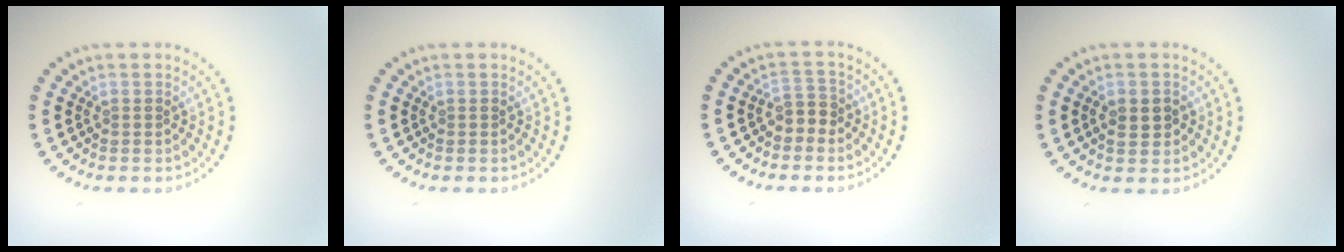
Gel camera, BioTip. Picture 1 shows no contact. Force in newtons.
{"total": 0.0}
{"total": 1.8, "press": 1.6, "slide": 0.9}
{"total": 2.2, "press": 2.2, "slide": 0.1}